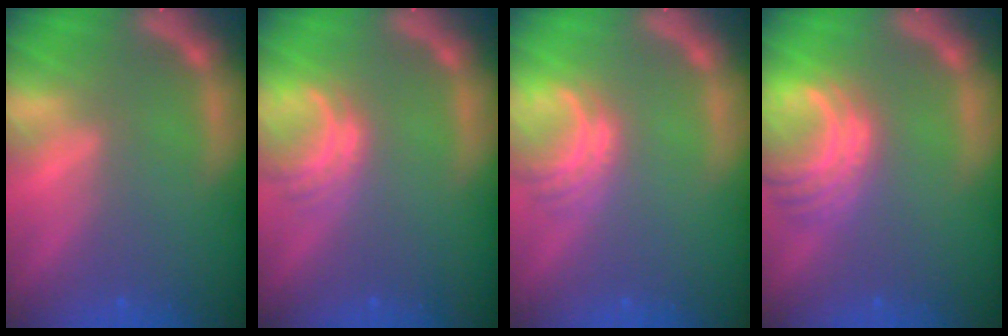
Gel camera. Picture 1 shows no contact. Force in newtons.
{"total": 3.0}
{"total": 3.4}
{"total": 6.0}